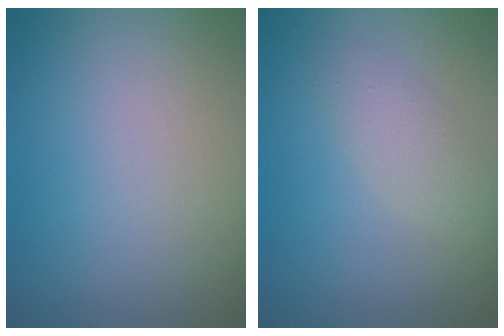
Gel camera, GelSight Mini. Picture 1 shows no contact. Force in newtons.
{"total": 2.0, "press": 2.0, "slide": 0.2}